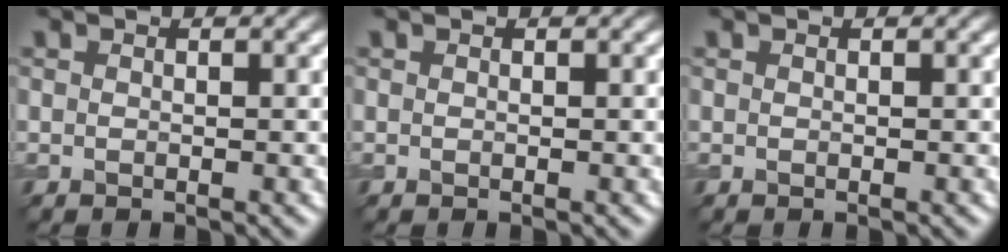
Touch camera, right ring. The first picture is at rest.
{"total": 0.0}
{"total": 0.0}